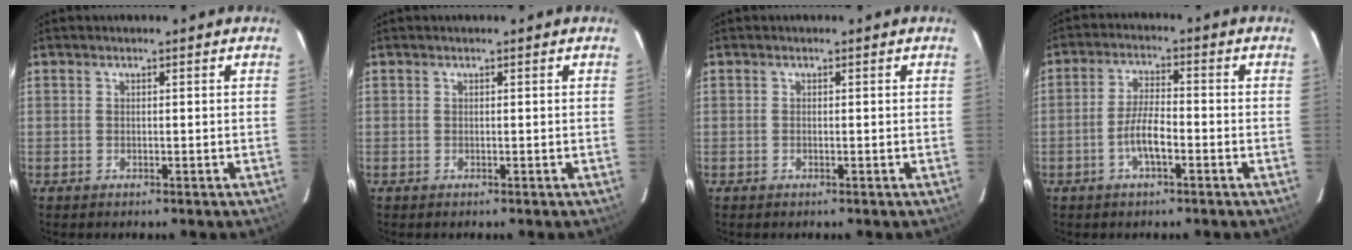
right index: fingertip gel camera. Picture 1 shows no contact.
{"total": 0.0}
{"total": 0.0}
{"total": 5.4, "force": [-2.3, 1.5, 4.6], "torque": [-0.095, 0.004, -0.043]}